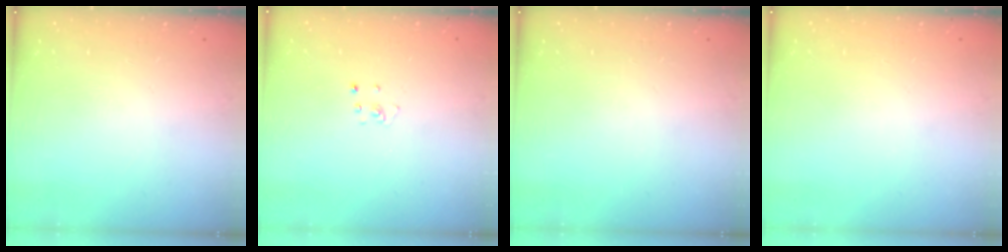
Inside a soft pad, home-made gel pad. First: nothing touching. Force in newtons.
{"total": 2.6, "press": 2.6, "slide": 0.3}
{"total": 0.0}
{"total": 0.0}